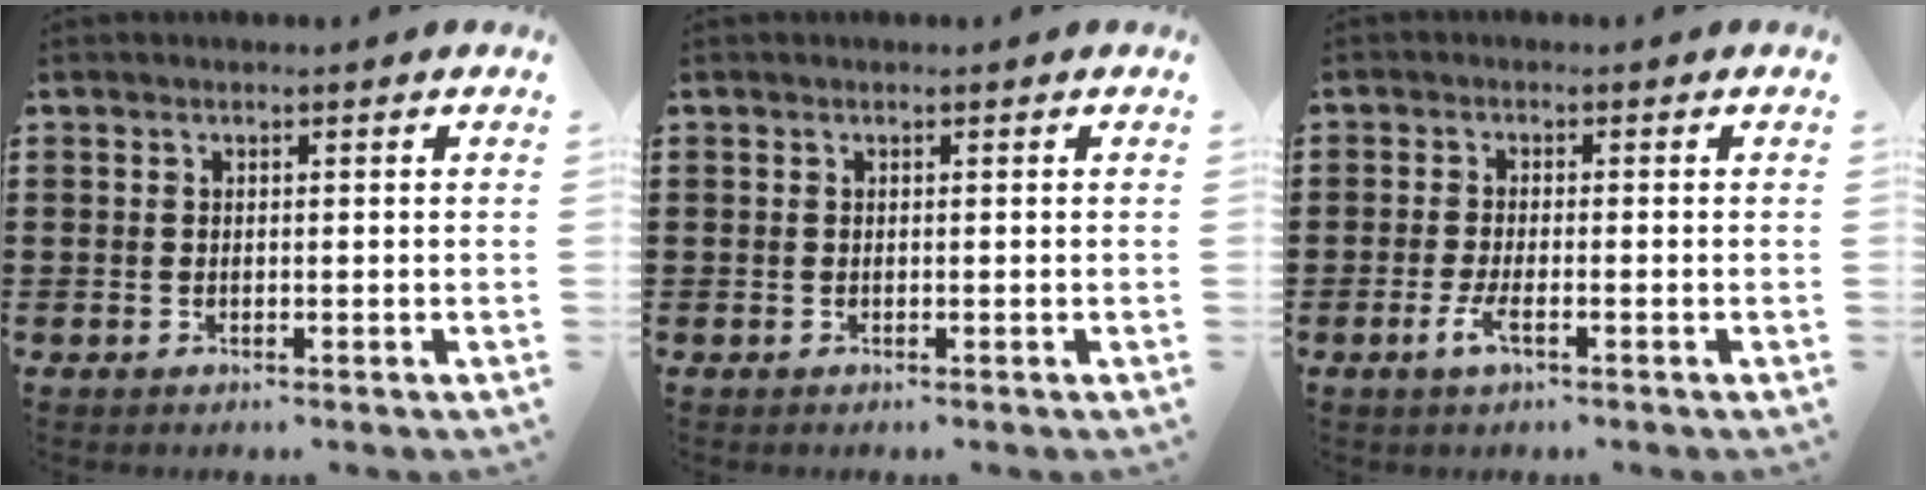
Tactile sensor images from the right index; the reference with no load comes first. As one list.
[{"total": 0.0}, {"total": 2.9, "force": [-1.3, 0.7, 2.5], "torque": [-0.063, -0.010, -0.030]}]